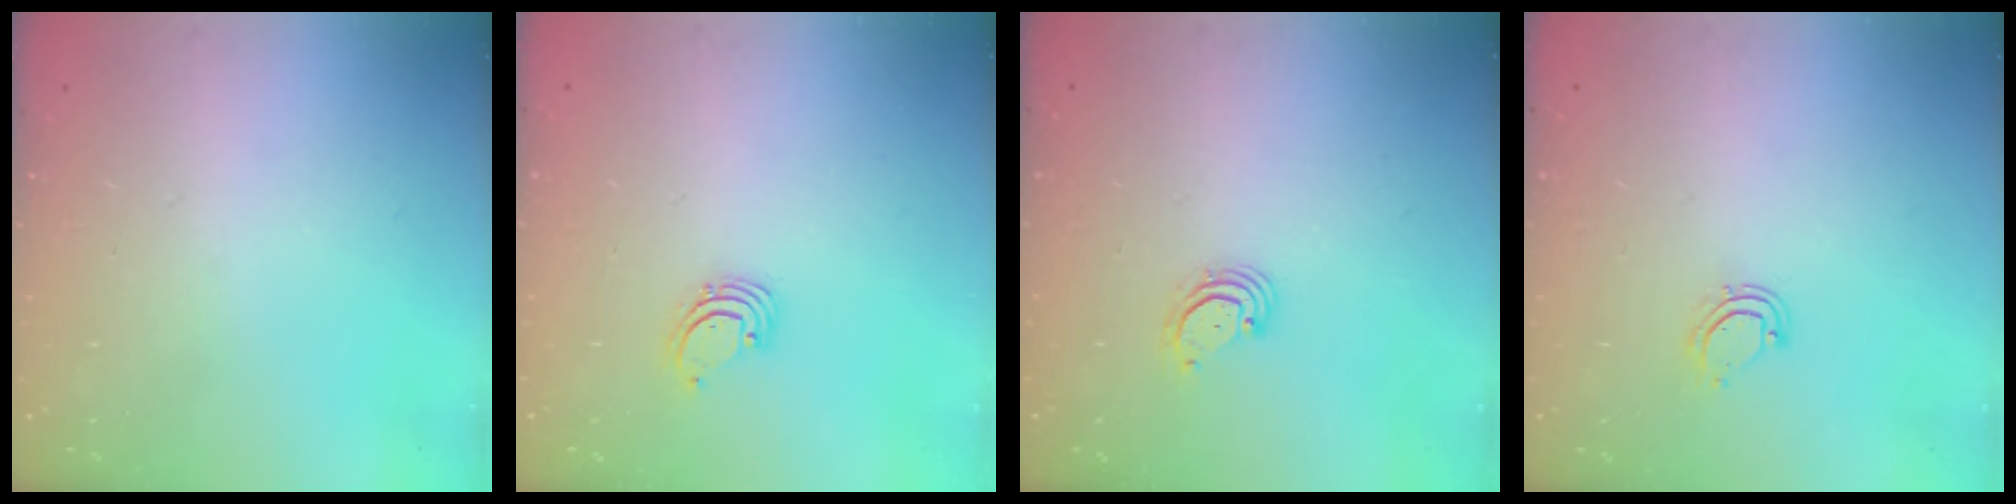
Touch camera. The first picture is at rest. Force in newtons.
{"total": 1.4, "press": 1.4, "slide": 0.1}
{"total": 3.0, "press": 3.0, "slide": 0.3}
{"total": 5.2, "press": 5.2, "slide": 0.4}